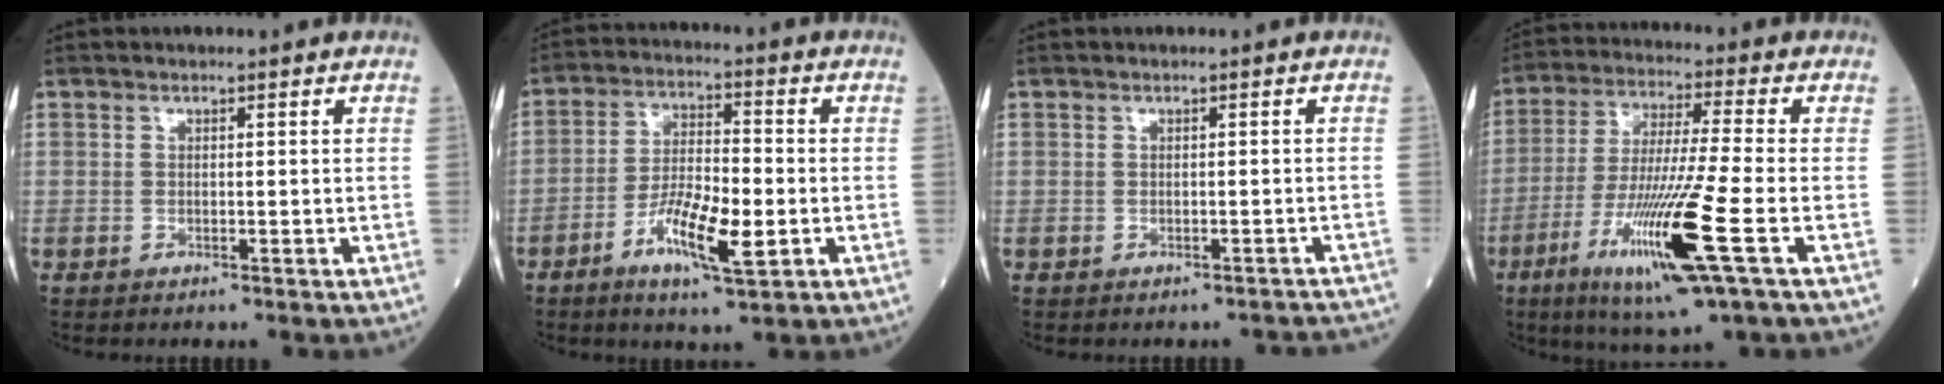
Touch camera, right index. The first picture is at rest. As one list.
[{"total": 9.6, "force": [-3.4, 2.0, 8.7], "torque": [-0.166, -0.006, -0.061]}, {"total": 3.9, "force": [-3.7, 1.3, 0.6], "torque": [-0.002, 0.003, -0.033]}, {"total": 15.5, "force": [-5.9, -0.3, 14.4], "torque": [-0.288, -0.031, -0.109]}]